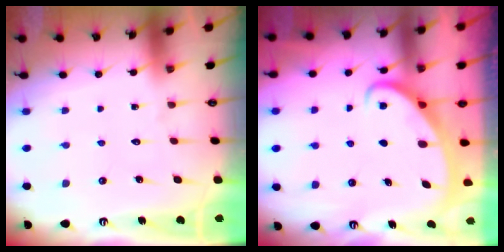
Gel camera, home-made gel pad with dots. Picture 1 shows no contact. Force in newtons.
{"total": 2.3, "press": 2.3, "slide": 0.3}